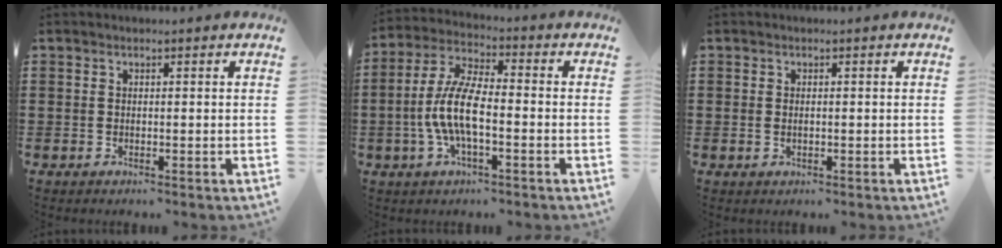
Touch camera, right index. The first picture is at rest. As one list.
[{"total": 8.8, "force": [-2.1, 2.8, 8.1], "torque": [-0.193, -0.015, -0.048]}, {"total": 0.9, "force": [0.0, 0.5, 0.8], "torque": [-0.017, 0.002, -0.001]}]